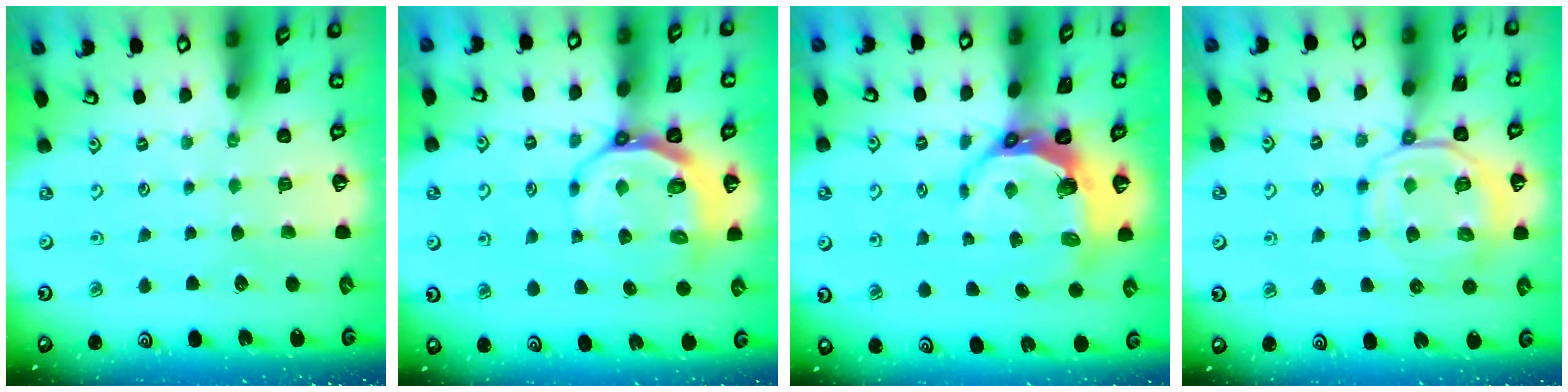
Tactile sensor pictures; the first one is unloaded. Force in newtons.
{"total": 8.1, "press": 7.4, "slide": 3.2}
{"total": 9.1, "press": 7.8, "slide": 4.7}
{"total": 10.4, "press": 10.4, "slide": 1.2}